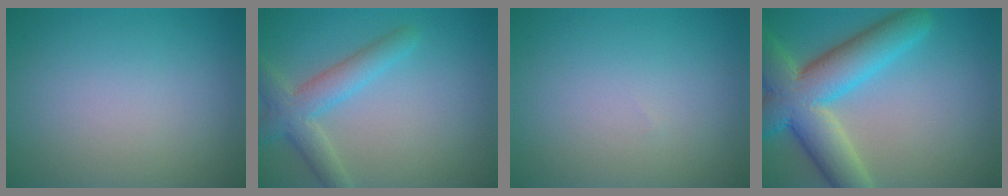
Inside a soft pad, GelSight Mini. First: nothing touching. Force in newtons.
{"total": 4.1, "press": 4.1, "slide": 0.2}
{"total": 0.0}
{"total": 9.8, "press": 9.7, "slide": 0.8}